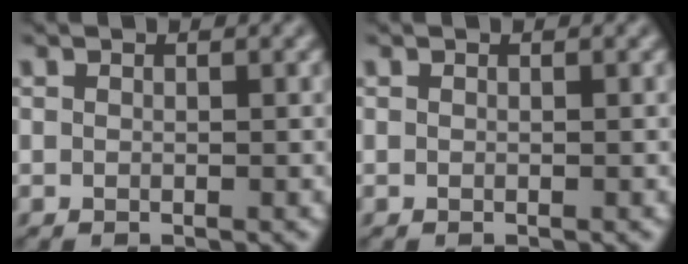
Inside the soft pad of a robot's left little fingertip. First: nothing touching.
{"total": 0.0}